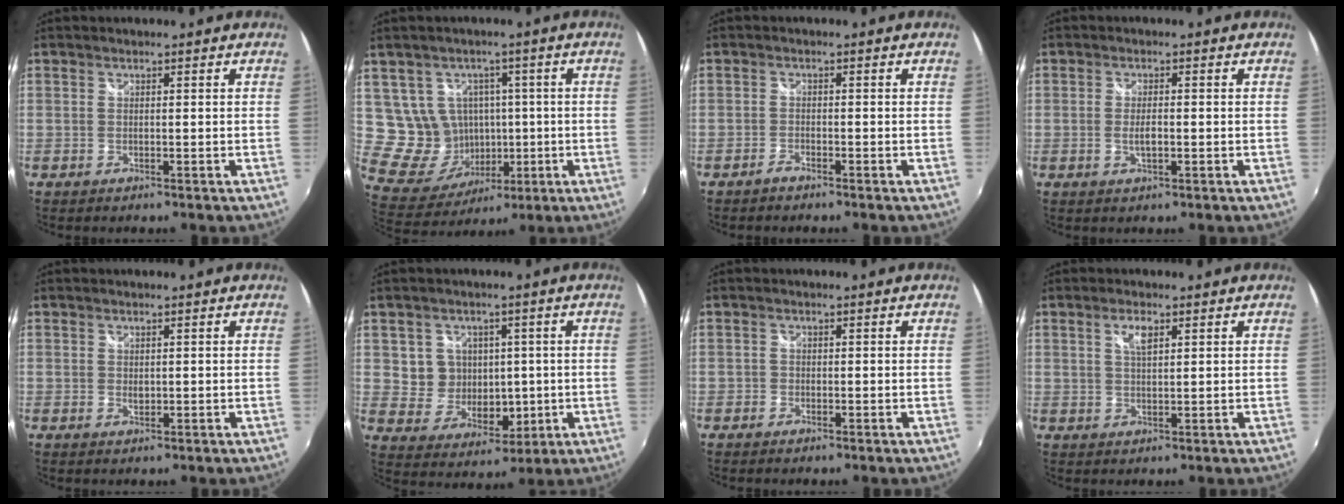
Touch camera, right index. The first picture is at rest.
{"total": 11.1, "force": [1.0, 10.4, 3.6], "torque": [-0.090, 0.009, 0.041]}
{"total": 1.4, "force": [-1.3, 0.3, 0.3], "torque": [-0.014, -0.001, -0.028]}
{"total": 2.7, "force": [-0.5, 1.1, 2.4], "torque": [-0.044, -0.005, -0.007]}
{"total": 0.9, "force": [0.2, 0.7, 0.5], "torque": [-0.007, -0.002, 0.004]}
{"total": 8.9, "force": [1.3, 8.3, 2.9], "torque": [-0.063, 0.006, 0.039]}
{"total": 1.0, "force": [-0.7, 0.7, 0.1], "torque": [-0.005, -0.001, -0.015]}
{"total": 3.3, "force": [1.5, 1.1, 2.8], "torque": [-0.049, 0.002, 0.026]}